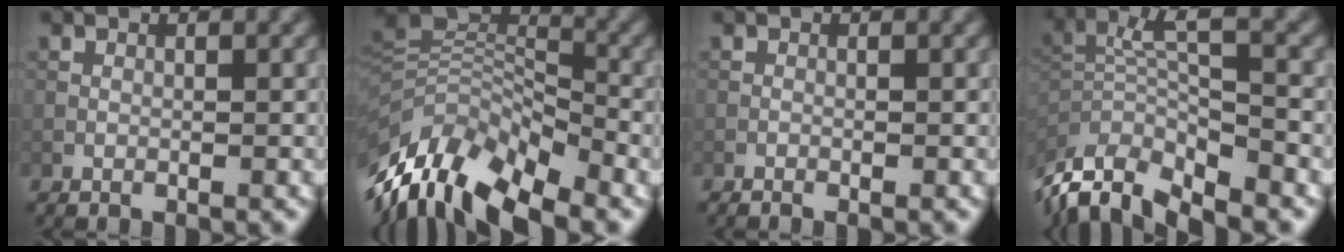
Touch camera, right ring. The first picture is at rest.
{"total": 11.9, "force": [-6.4, 6.1, 7.9], "torque": [-0.167, 0.009, -0.115]}
{"total": 0.0}
{"total": 9.8, "force": [-5.1, 2.8, 7.9], "torque": [-0.151, 0.008, -0.083]}